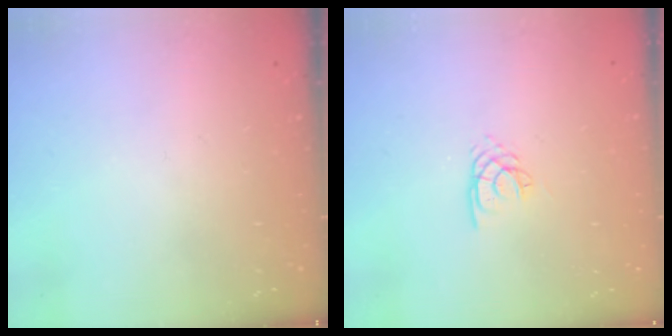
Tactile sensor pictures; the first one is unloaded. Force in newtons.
{"total": 1.9, "press": 1.8, "slide": 0.3}